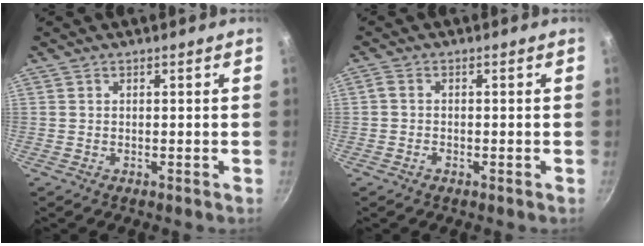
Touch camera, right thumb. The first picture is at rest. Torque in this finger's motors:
{"motor_torque": [-0.38, 0.26, -0.11, 0.14, 0.05]}